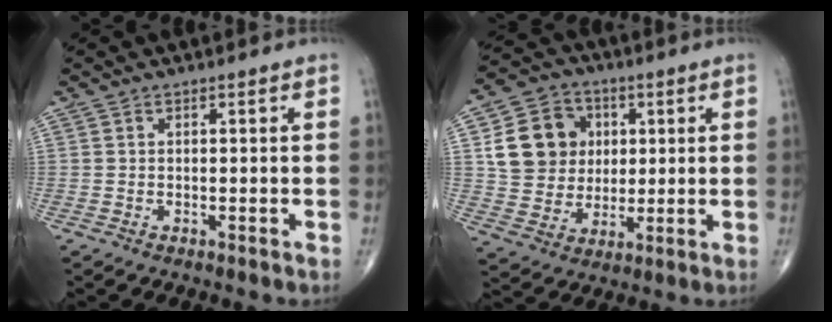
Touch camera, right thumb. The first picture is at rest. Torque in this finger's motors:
{"motor_torque": [0.68, 2.36, 0.23, -0.13, 0.09]}